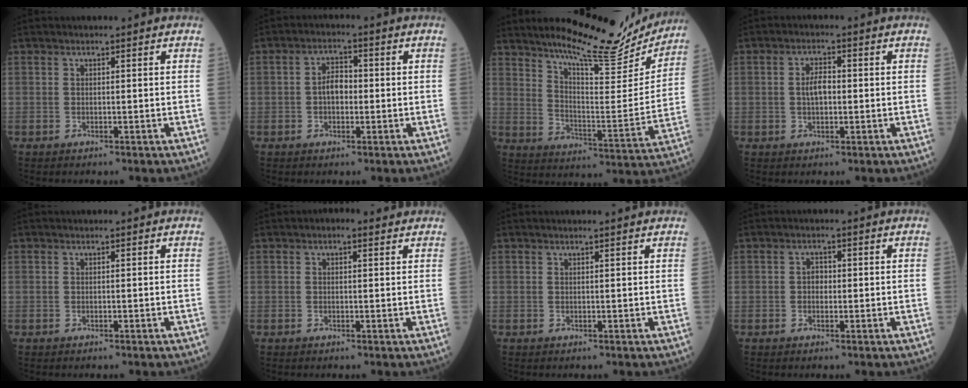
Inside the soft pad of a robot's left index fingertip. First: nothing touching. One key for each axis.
{"total": 3.5, "fx": -0.4, "fy": 2.1, "fz": 2.8, "tx": -0.054, "ty": 0.014, "tz": -0.009}
{"total": 19.0, "fx": 17.1, "fy": 2.8, "fz": 7.7, "tx": -0.122, "ty": -0.039, "tz": 0.239}
{"total": 3.1, "fx": 0.0, "fy": 1.5, "fz": 2.8, "tx": -0.057, "ty": 0.007, "tz": -0.002}
{"total": 0.0}
{"total": 1.6, "fx": 1.0, "fy": 0.8, "fz": 1.1, "tx": -0.023, "ty": 0.013, "tz": 0.010}
{"total": 2.1, "fx": 1.9, "fy": -0.2, "fz": 0.8, "tx": -0.013, "ty": 0.007, "tz": 0.023}
{"total": 1.5, "fx": 0.0, "fy": 1.1, "fz": 1.0, "tx": -0.015, "ty": 0.004, "tz": -0.002}